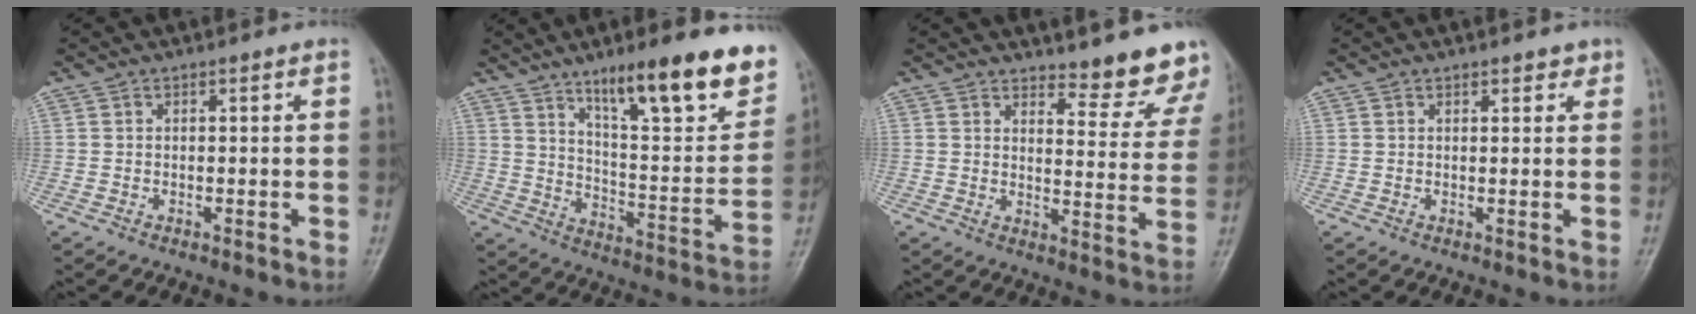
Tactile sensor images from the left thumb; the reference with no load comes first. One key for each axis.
{"total": 21.9, "fx": 13.6, "fy": 5.3, "fz": 16.4, "tx": -0.203, "ty": -0.061, "tz": 0.213}
{"total": 11.3, "fx": 10.3, "fy": 2.7, "fz": 3.8, "tx": -0.014, "ty": -0.091, "tz": 0.115}
{"total": 2.0, "fx": 1.4, "fy": 1.0, "fz": 1.0, "tx": 0.002, "ty": -0.006, "tz": 0.014}